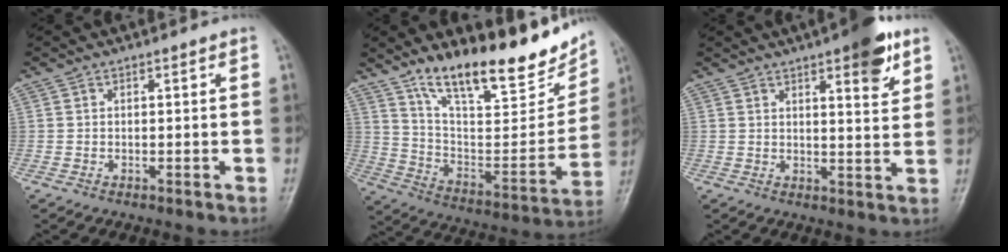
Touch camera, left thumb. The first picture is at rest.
{"total": 24.9, "force": [17.1, 8.0, 16.2], "torque": [-0.205, -0.069, 0.281]}
{"total": 9.1, "force": [5.1, 2.6, 7.1], "torque": [-0.080, -0.023, 0.065]}